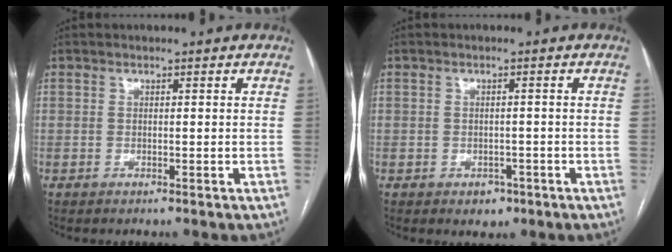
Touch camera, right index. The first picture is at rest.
{"total": 2.5, "force": [-1.3, 1.9, 0.9], "torque": [-0.004, 0.005, -0.010]}